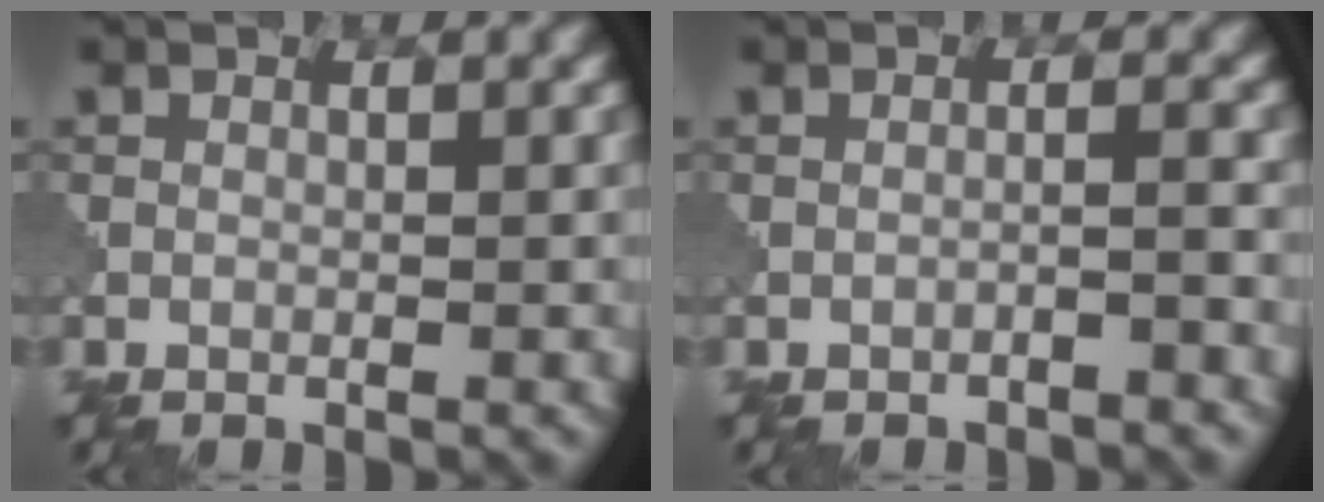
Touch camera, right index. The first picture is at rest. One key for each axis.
{"total": 1.3, "fx": -0.9, "fy": 0.1, "fz": 1.0, "tx": -0.008, "ty": 0.014, "tz": -0.022}